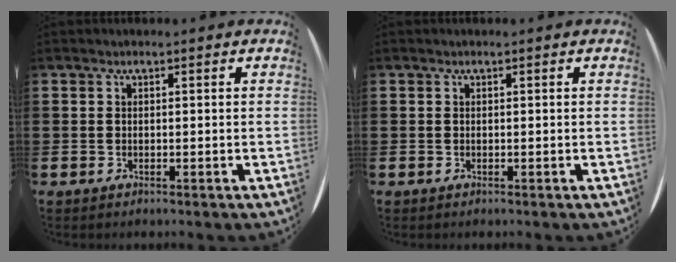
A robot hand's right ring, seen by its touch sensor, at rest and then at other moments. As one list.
[{"total": 0.0}]